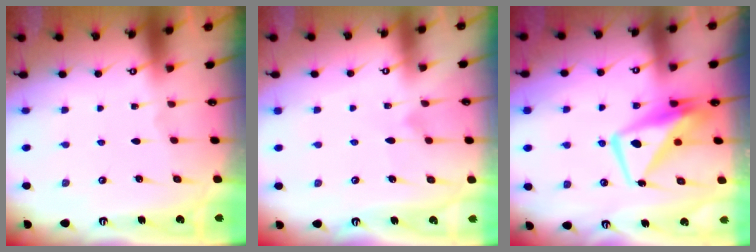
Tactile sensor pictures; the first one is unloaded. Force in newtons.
{"total": 7.5, "press": 7.5, "slide": 0.2}
{"total": 9.2, "press": 9.1, "slide": 1.4}